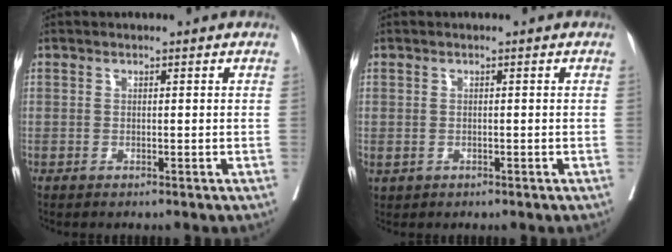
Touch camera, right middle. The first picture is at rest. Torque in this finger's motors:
{"motor_torque": [0.16, -0.11, 0.31, 0.21]}